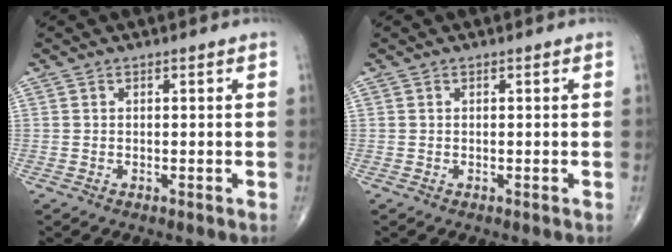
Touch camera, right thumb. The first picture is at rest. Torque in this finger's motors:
{"motor_torque": [-0.03, 0.03, -0.01, 0.01, 0.00]}